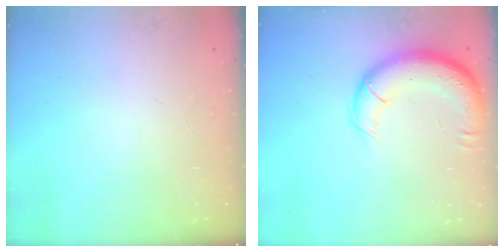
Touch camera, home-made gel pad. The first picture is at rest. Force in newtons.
{"total": 14.8, "press": 14.4, "slide": 3.5}